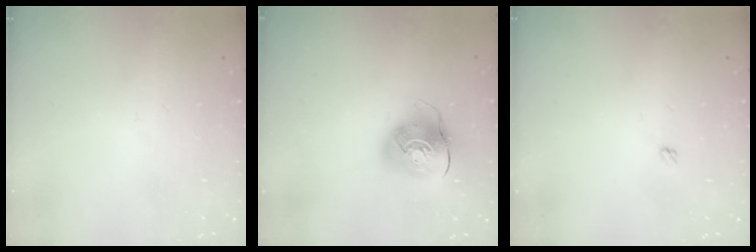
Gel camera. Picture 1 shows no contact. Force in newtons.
{"total": 9.7, "press": 9.6, "slide": 1.4}
{"total": 2.4, "press": 2.4, "slide": 0.4}